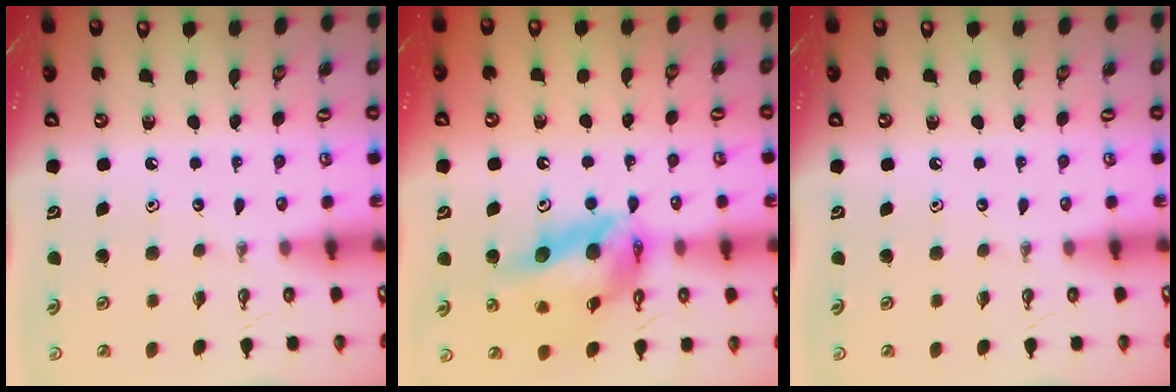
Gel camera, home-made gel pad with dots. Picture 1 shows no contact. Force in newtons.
{"total": 16.2, "press": 16.1, "slide": 1.7}
{"total": 0.0}